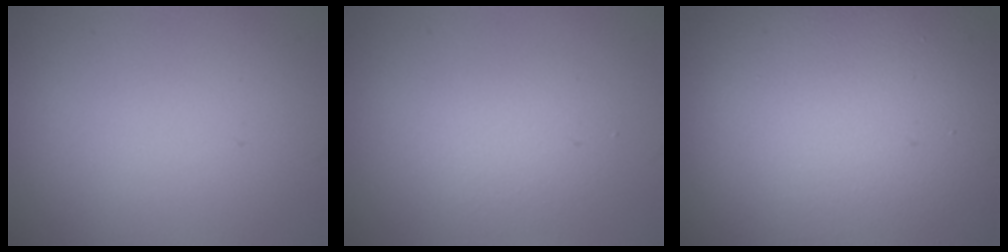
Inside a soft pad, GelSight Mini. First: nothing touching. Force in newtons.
{"total": 2.5, "press": 2.5, "slide": 0.1}
{"total": 22.9, "press": 22.9, "slide": 1.3}